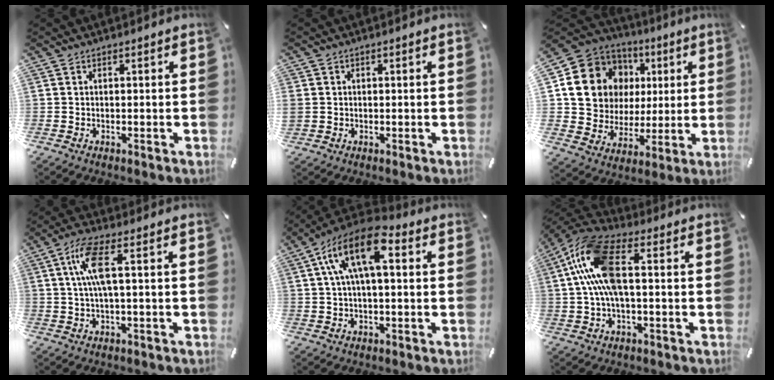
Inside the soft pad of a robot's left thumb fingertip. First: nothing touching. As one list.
[{"total": 1.6, "force": [0.0, 1.5, 0.4], "torque": [-0.006, 0.005, -0.001]}, {"total": 16.0, "force": [4.1, 14.4, 5.5], "torque": [-0.091, -0.021, 0.096]}, {"total": 8.6, "force": [1.6, 2.2, 8.2], "torque": [-0.163, -0.002, 0.026]}, {"total": 14.3, "force": [3.5, 6.6, 12.2], "torque": [-0.242, -0.001, 0.061]}, {"total": 14.5, "force": [1.5, 6.8, 12.7], "torque": [-0.263, -0.002, 0.028]}]